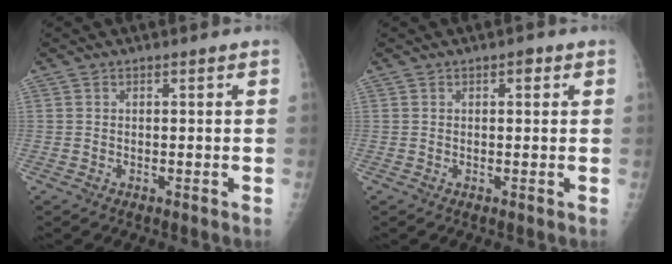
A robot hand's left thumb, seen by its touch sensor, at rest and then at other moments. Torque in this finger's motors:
{"motor_torque": [-0.14, 0.06, 0.05, 0.11, 0.00]}